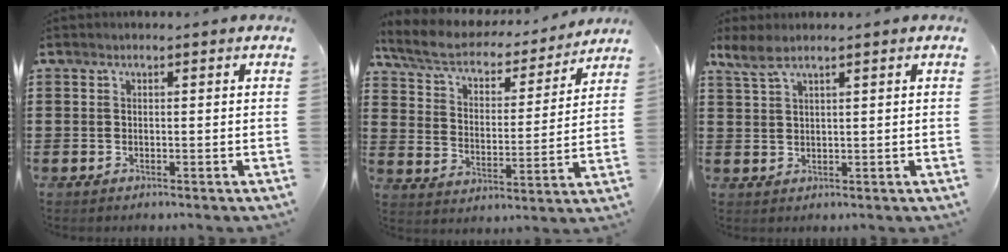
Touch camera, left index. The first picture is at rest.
{"total": 6.2, "force": [5.5, 1.5, 2.5], "torque": [-0.075, -0.034, 0.091]}
{"total": 3.0, "force": [2.0, 0.5, 2.1], "torque": [-0.048, 0.002, 0.038]}